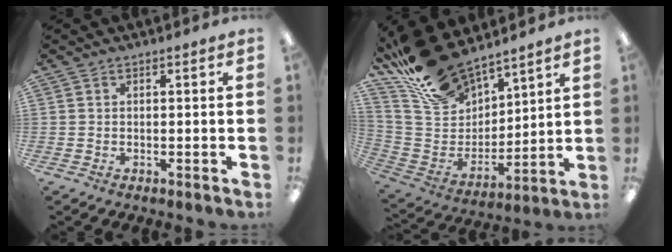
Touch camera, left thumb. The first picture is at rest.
{"total": 19.0, "force": [16.3, 7.3, 6.5], "torque": [-0.159, -0.102, 0.305]}